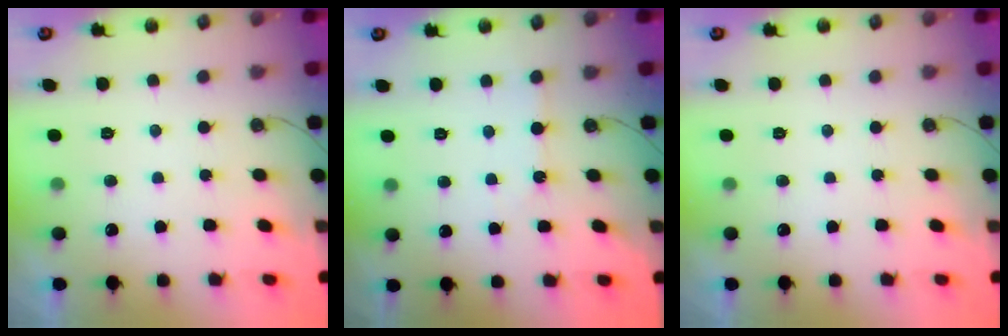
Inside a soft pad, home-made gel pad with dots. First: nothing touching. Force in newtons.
{"total": 2.7, "press": 2.7, "slide": 0.5}
{"total": 0.0}